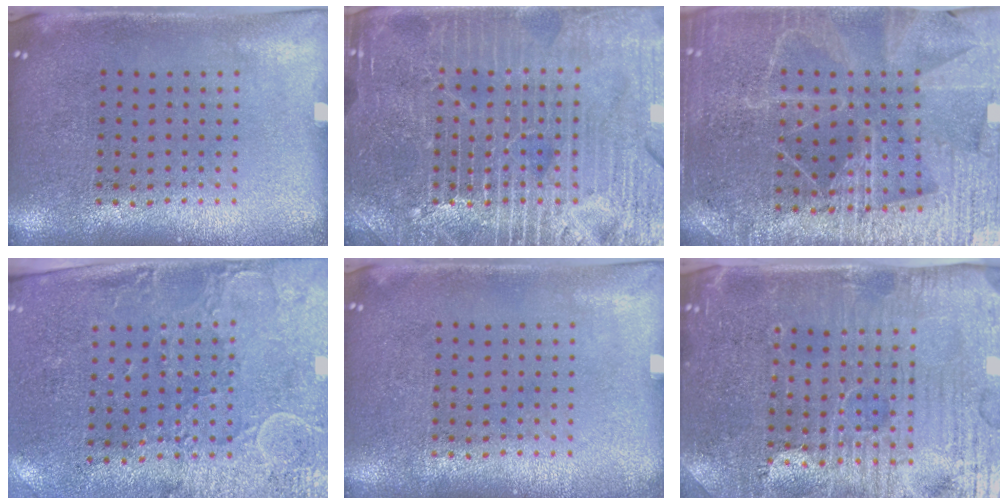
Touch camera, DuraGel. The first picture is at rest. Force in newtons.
{"total": 7.1, "press": 7.1, "slide": 0.8}
{"total": 4.9, "press": 4.5, "slide": 2.0}
{"total": 2.9, "press": 2.4, "slide": 1.7}
{"total": 0.0}
{"total": 5.2, "press": 4.8, "slide": 1.9}